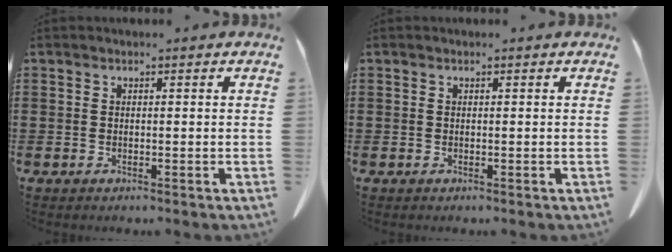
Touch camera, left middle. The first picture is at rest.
{"total": 0.0}